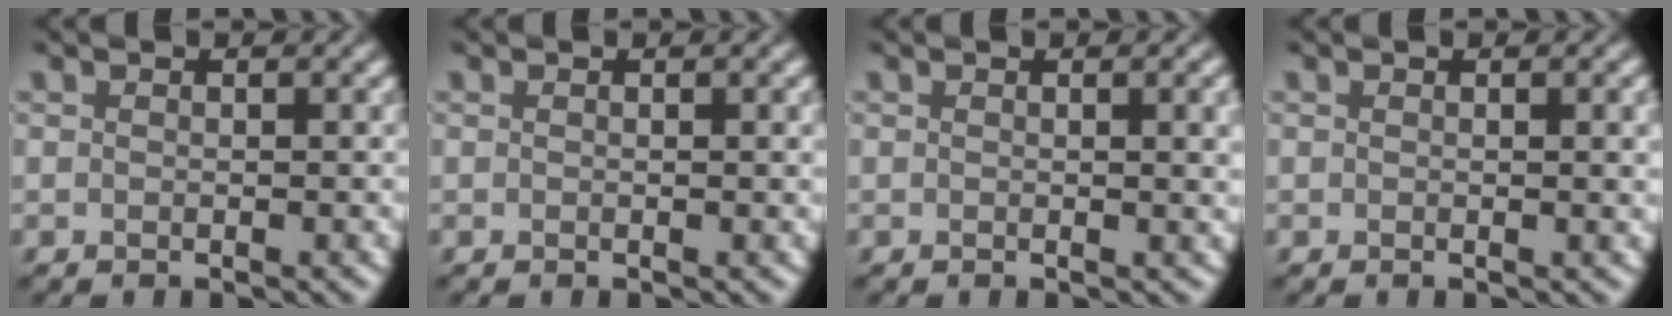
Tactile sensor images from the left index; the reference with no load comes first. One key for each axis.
{"total": 0.6, "fx": 0.1, "fy": 0.1, "fz": 0.5, "tx": -0.005, "ty": 0.001, "tz": 0.001}
{"total": 2.5, "fx": 0.5, "fy": 0.8, "fz": 2.3, "tx": -0.021, "ty": 0.003, "tz": 0.004}
{"total": 1.7, "fx": 0.3, "fy": 0.5, "fz": 1.6, "tx": -0.016, "ty": 0.002, "tz": 0.002}